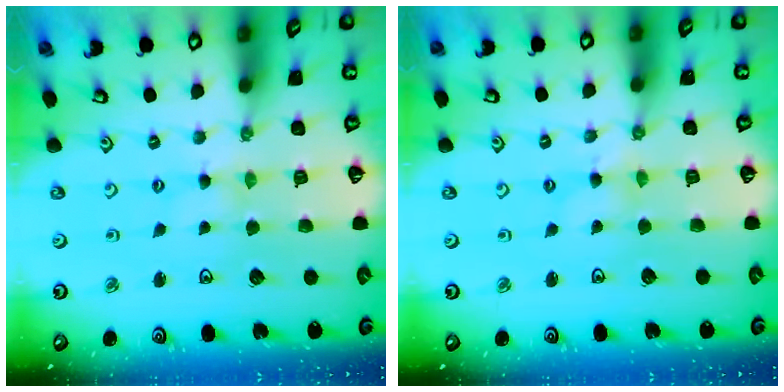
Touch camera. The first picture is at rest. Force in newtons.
{"total": 0.0}